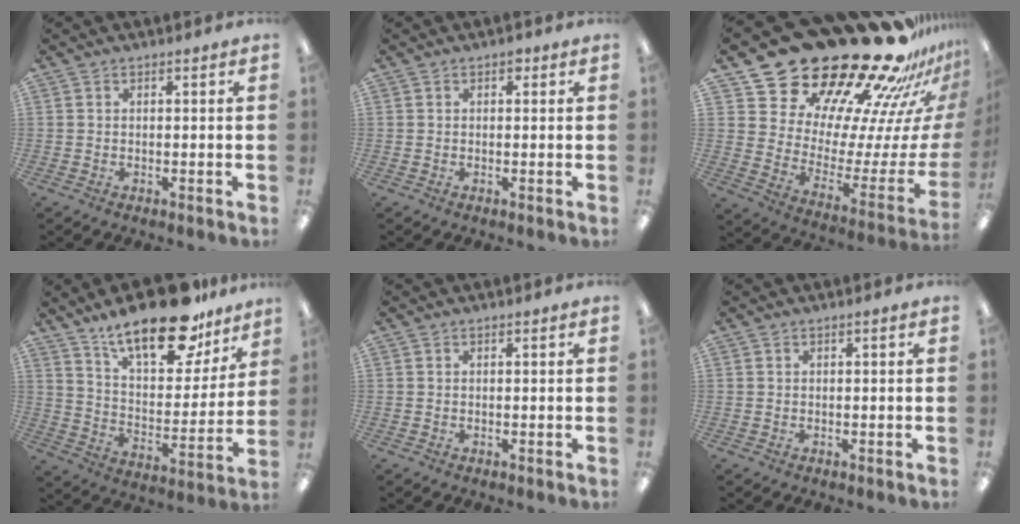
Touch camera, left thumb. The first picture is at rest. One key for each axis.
{"total": 1.3, "fx": 0.7, "fy": 0.9, "fz": 0.7, "tx": -0.007, "ty": 0.001, "tz": 0.010}
{"total": 29.4, "fx": 25.2, "fy": 10.4, "fz": 11.1, "tx": -0.138, "ty": -0.224, "tz": 0.459}
{"total": 22.0, "fx": 15.6, "fy": 8.8, "fz": 12.7, "tx": -0.193, "ty": -0.099, "tz": 0.267}
{"total": 0.0}
{"total": 0.0}